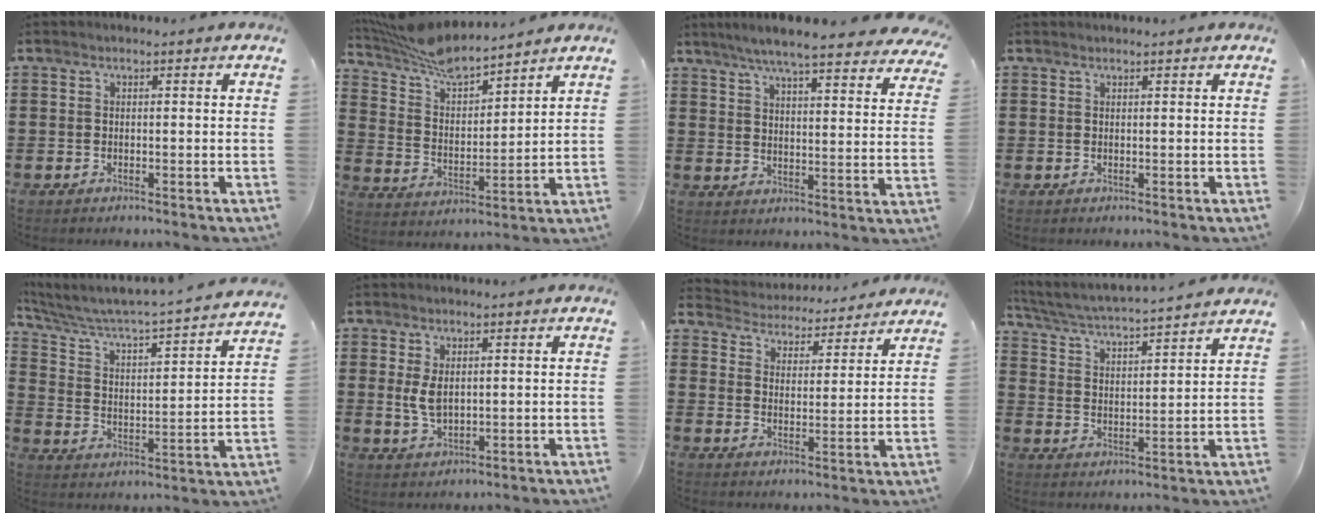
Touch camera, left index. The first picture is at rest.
{"total": 7.8, "force": [7.3, 0.9, 2.6], "torque": [-0.081, -0.039, 0.129]}
{"total": 6.8, "force": [6.1, -0.3, 3.1], "torque": [-0.082, -0.029, 0.105]}
{"total": 0.6, "force": [0.5, 0.0, 0.2], "torque": [-0.004, -0.001, 0.012]}
{"total": 3.3, "force": [3.0, 0.1, 1.3], "torque": [-0.047, -0.040, 0.036]}
{"total": 3.7, "force": [0.9, 2.0, 3.0], "torque": [-0.078, -0.002, 0.012]}
{"total": 4.2, "force": [4.2, 0.3, -0.3], "torque": [-0.022, -0.037, 0.068]}
{"total": 3.9, "force": [3.7, -0.4, 1.0], "torque": [-0.041, -0.035, 0.055]}